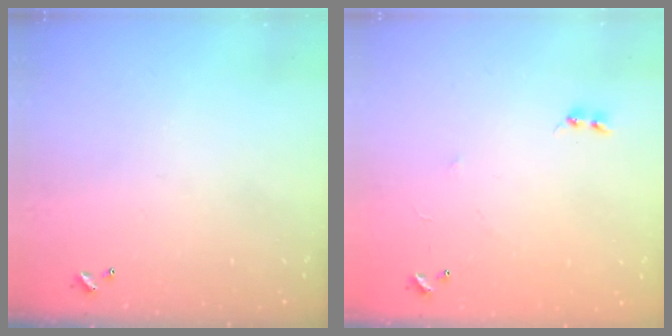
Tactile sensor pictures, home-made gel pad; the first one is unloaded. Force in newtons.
{"total": 5.4, "press": 5.4, "slide": 0.7}